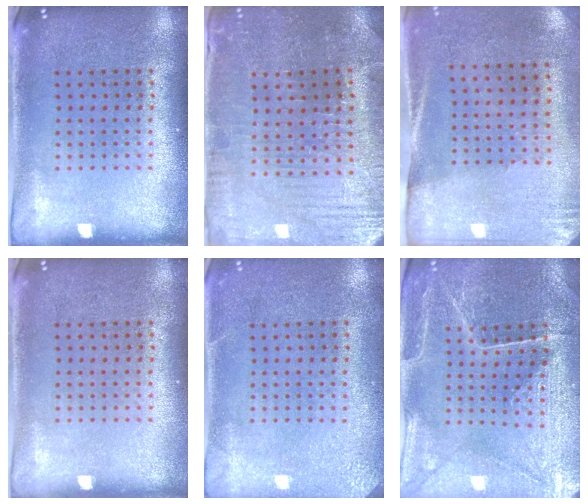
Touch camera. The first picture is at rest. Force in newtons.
{"total": 1.3, "press": 1.2, "slide": 0.4}
{"total": 2.7, "press": 2.3, "slide": 1.4}
{"total": 0.0}
{"total": 2.7, "press": 2.6, "slide": 0.2}
{"total": 2.7, "press": 2.7, "slide": 0.2}